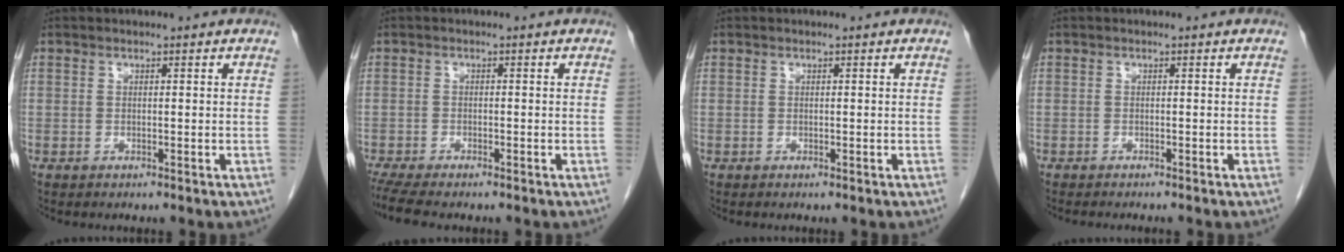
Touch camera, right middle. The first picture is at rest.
{"total": 5.6, "force": [-4.6, 0.9, 3.0], "torque": [-0.056, -0.013, -0.074]}
{"total": 0.0}
{"total": 2.7, "force": [-2.4, 0.1, 1.2], "torque": [-0.017, -0.004, -0.027]}